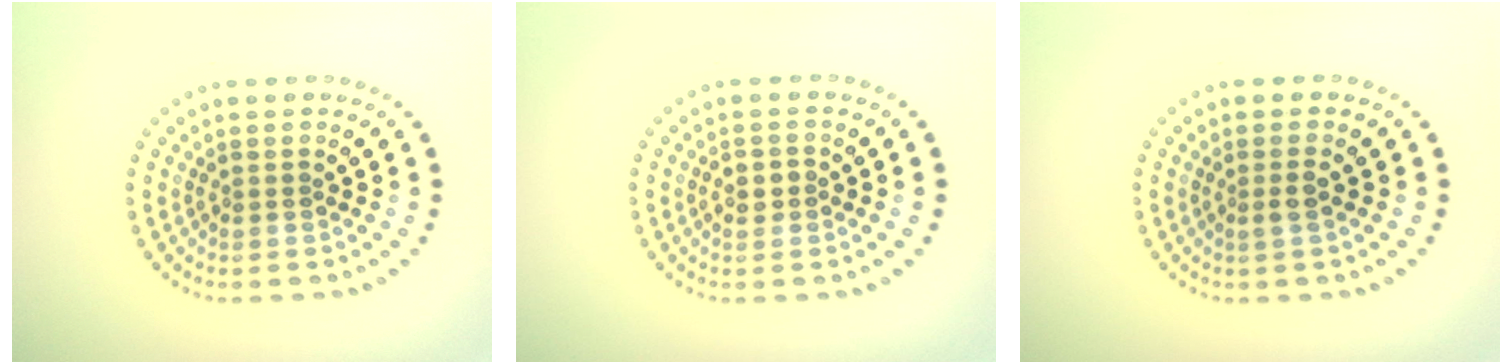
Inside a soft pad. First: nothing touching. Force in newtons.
{"total": 1.5, "press": 1.5, "slide": 0.4}
{"total": 1.2, "press": 1.0, "slide": 0.8}